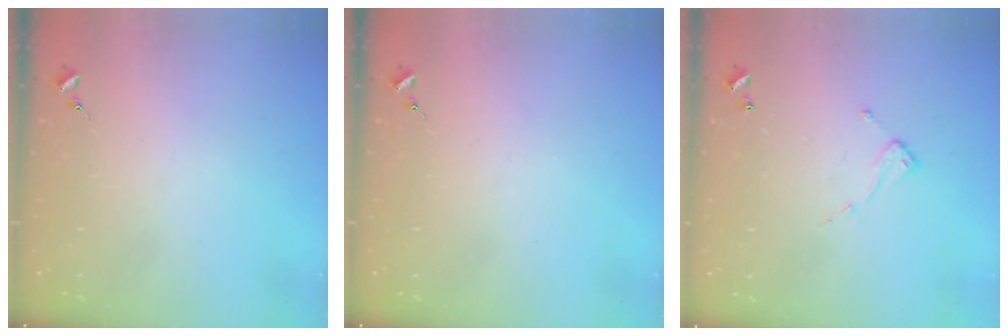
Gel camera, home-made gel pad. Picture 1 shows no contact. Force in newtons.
{"total": 0.0}
{"total": 6.9, "press": 6.9, "slide": 0.4}